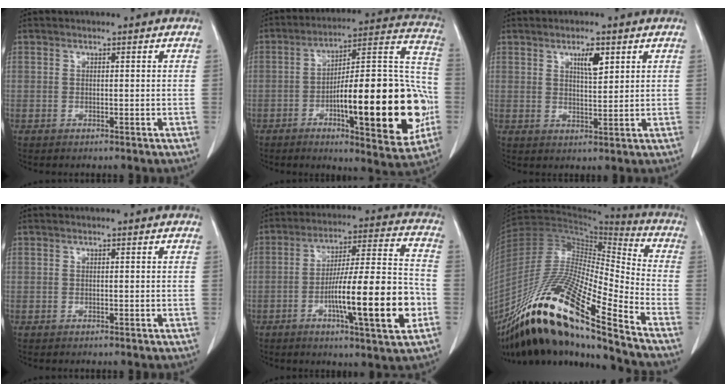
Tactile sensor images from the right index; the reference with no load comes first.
{"total": 25.3, "force": [-6.0, 5.5, 24.0], "torque": [-0.302, 0.020, -0.078]}
{"total": 3.9, "force": [2.0, 1.0, 3.2], "torque": [-0.055, -0.002, 0.036]}
{"total": 0.0}
{"total": 17.5, "force": [-5.3, 1.3, 16.6], "torque": [-0.269, 0.003, -0.080]}
{"total": 25.2, "force": [-17.4, 1.8, 18.2], "torque": [-0.345, -0.036, -0.322]}